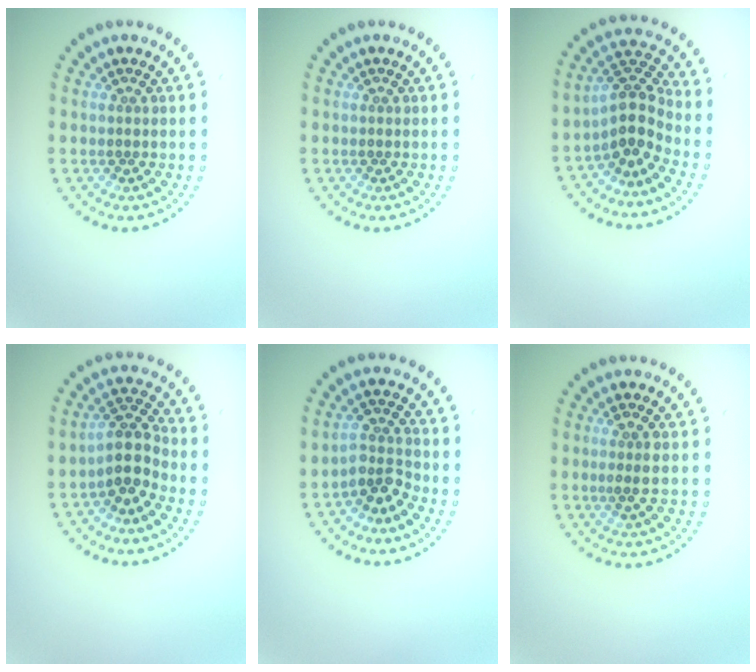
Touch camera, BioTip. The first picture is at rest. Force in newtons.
{"total": 0.0}
{"total": 3.8, "press": 2.8, "slide": 2.5}
{"total": 3.5, "press": 2.7, "slide": 2.2}
{"total": 2.7, "press": 1.9, "slide": 1.9}
{"total": 1.4, "press": 1.2, "slide": 0.7}